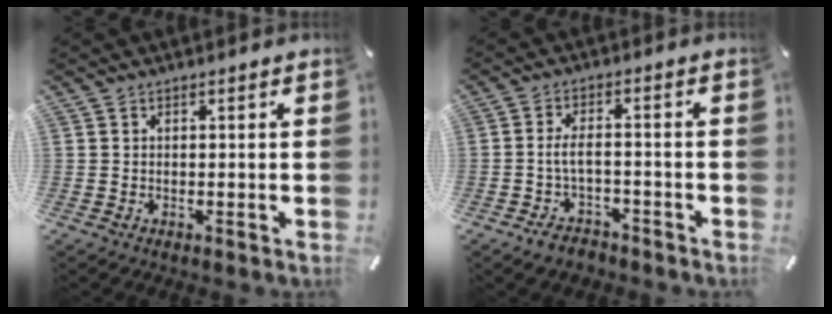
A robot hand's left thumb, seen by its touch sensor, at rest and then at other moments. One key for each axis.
{"total": 5.0, "fx": -2.4, "fy": 2.6, "fz": 3.5, "tx": -0.074, "ty": 0.013, "tz": -0.048}